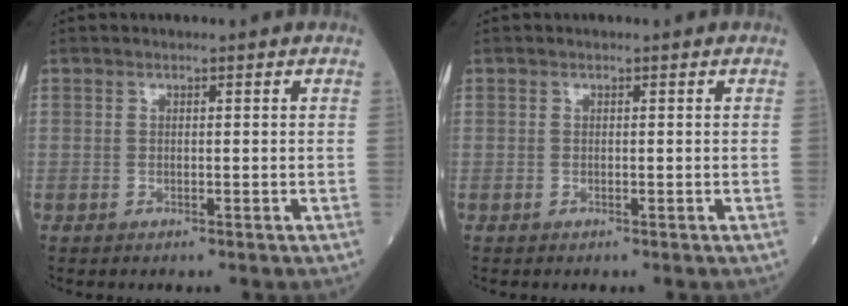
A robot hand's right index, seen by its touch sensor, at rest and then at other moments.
{"total": 0.0}